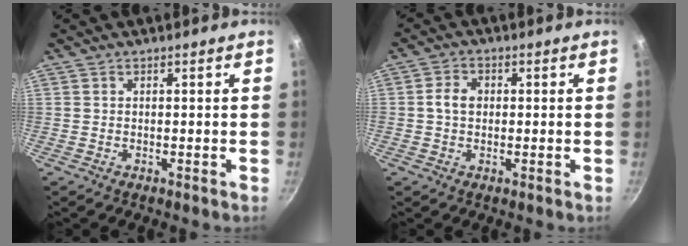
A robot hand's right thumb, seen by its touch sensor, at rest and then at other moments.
{"total": 4.0, "force": [0.3, 2.9, 2.8], "torque": [-0.049, 0.011, -0.002]}